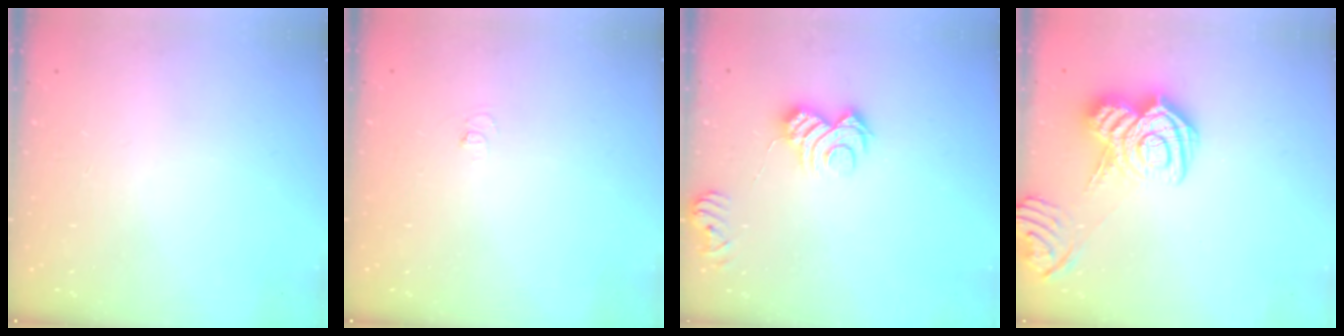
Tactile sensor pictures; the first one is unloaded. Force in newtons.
{"total": 2.8, "press": 2.8, "slide": 0.3}
{"total": 9.0, "press": 9.0, "slide": 1.1}
{"total": 15.0, "press": 15.0, "slide": 0.8}